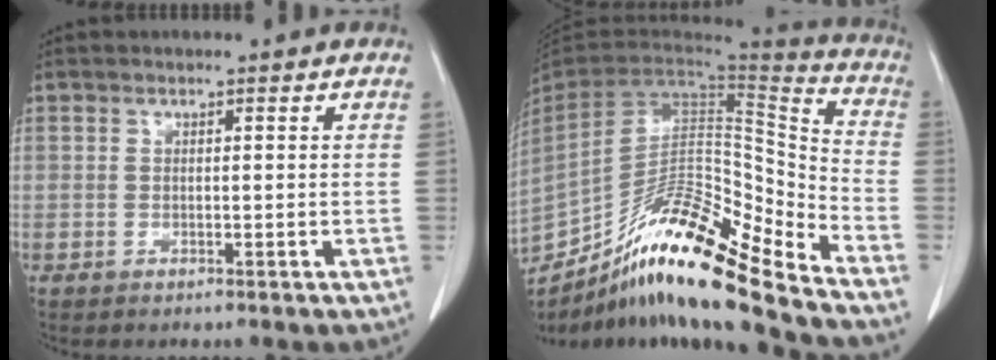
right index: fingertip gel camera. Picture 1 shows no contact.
{"total": 23.1, "force": [-18.6, 0.8, 13.7], "torque": [-0.243, -0.016, -0.331]}